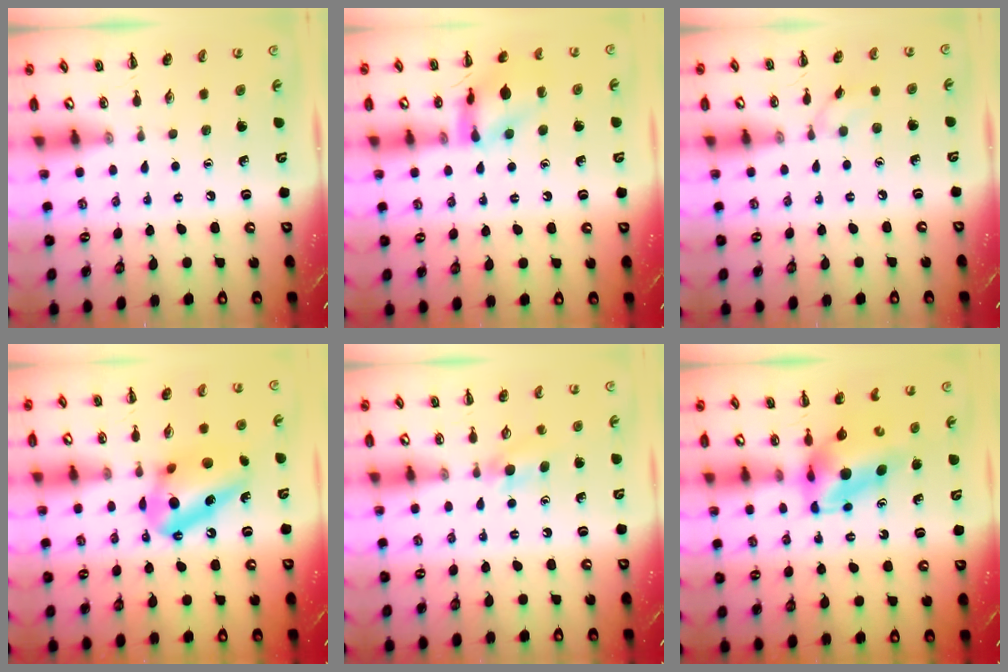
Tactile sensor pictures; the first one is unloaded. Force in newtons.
{"total": 12.0, "press": 11.9, "slide": 1.3}
{"total": 3.8, "press": 3.6, "slide": 1.1}
{"total": 13.1, "press": 13.1, "slide": 0.2}
{"total": 3.8, "press": 3.6, "slide": 1.3}
{"total": 5.8, "press": 5.6, "slide": 1.5}